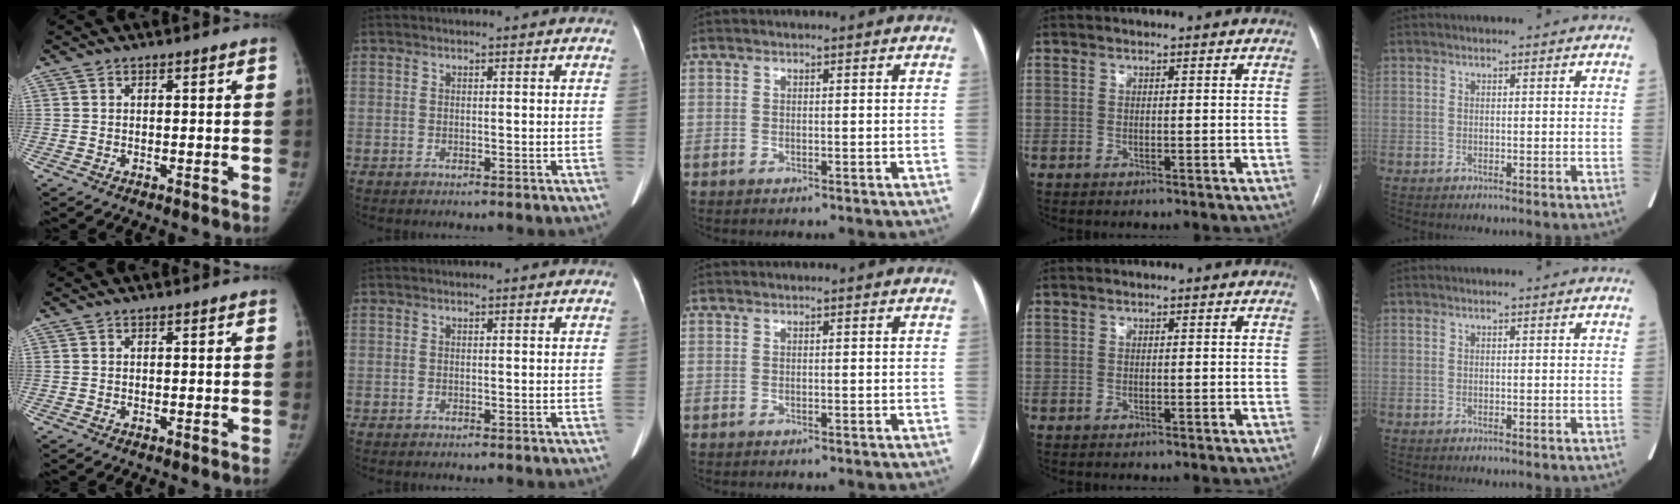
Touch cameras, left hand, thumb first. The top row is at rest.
{}